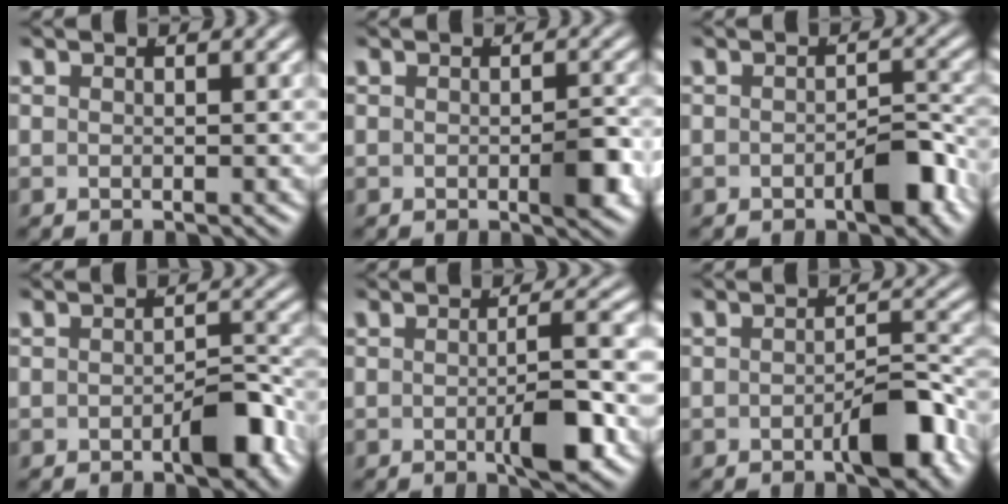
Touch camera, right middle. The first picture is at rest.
{"total": 2.3, "force": [-0.7, 0.8, 2.0], "torque": [-0.030, -0.005, -0.014]}
{"total": 3.1, "force": [-1.7, 1.1, 2.4], "torque": [-0.028, -0.001, -0.026]}
{"total": 3.5, "force": [-1.8, 1.3, 2.7], "torque": [-0.033, -0.002, -0.027]}
{"total": 3.9, "force": [-1.1, 0.3, 3.7], "torque": [-0.042, 0.001, -0.021]}
{"total": 4.1, "force": [-2.2, 1.2, 3.3], "torque": [-0.038, -0.001, -0.036]}